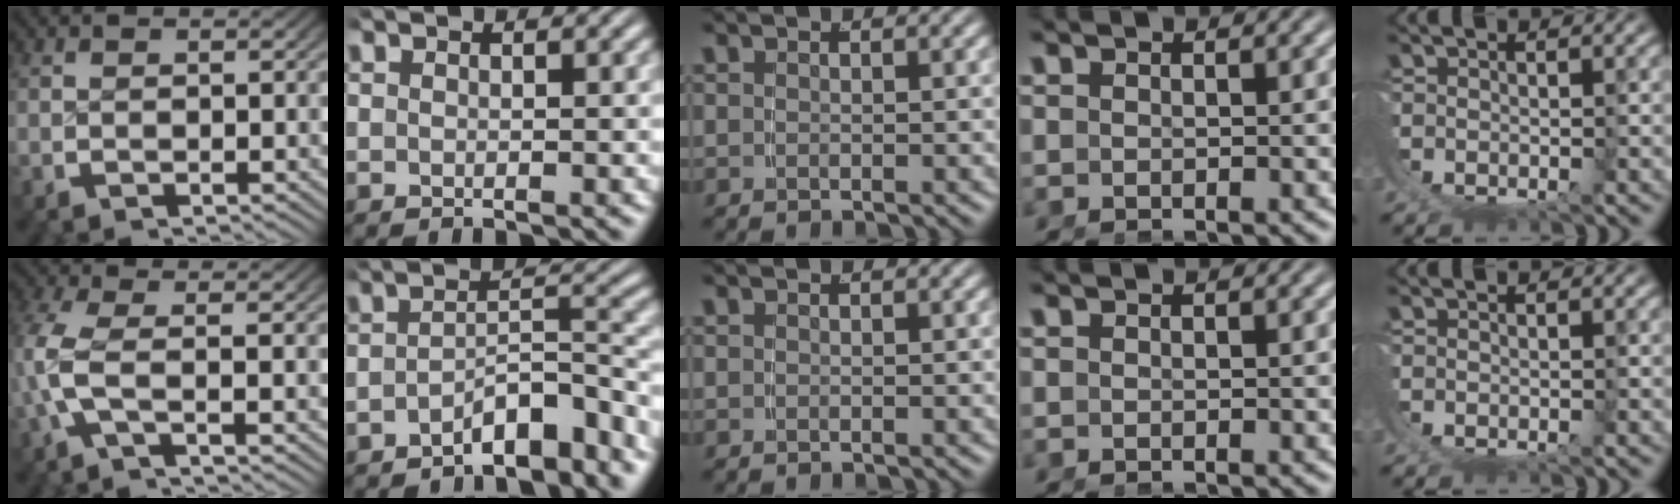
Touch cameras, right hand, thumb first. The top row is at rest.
{"thumb": {"total": 5.1, "force": [-0.4, 2.5, 4.4], "torque": [-0.135, -0.014, -0.001]}, "index": {"total": 5.4, "force": [-4.2, 1.0, 3.3], "torque": [-0.038, -0.010, -0.062]}}